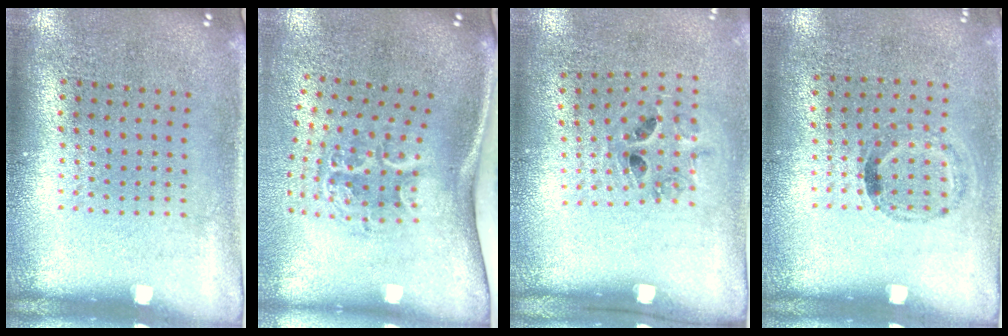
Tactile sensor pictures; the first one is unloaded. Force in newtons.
{"total": 2.2, "press": 1.3, "slide": 1.8}
{"total": 1.3, "press": 0.6, "slide": 1.1}
{"total": 1.1, "press": 0.7, "slide": 0.9}